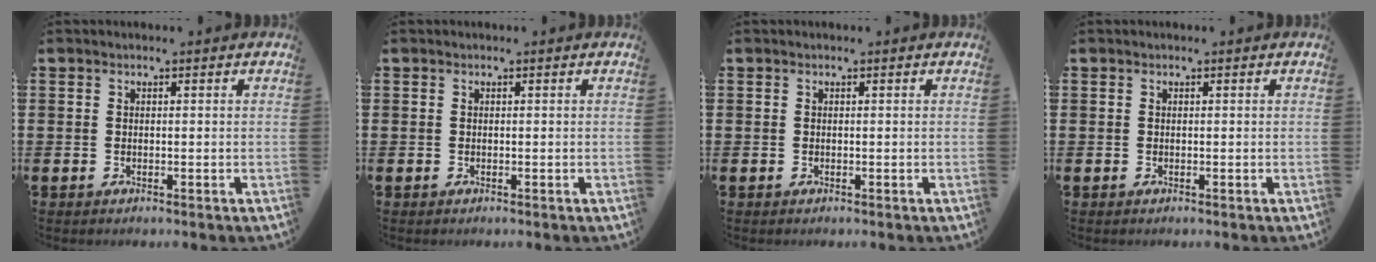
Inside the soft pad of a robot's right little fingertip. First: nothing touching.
{"total": 0.0}
{"total": 0.0}
{"total": 0.0}